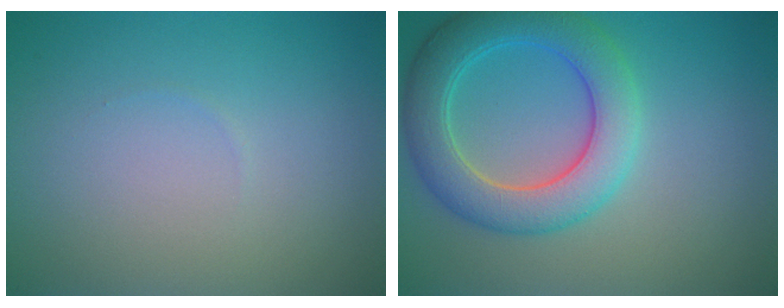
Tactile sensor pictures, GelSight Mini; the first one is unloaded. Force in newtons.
{"total": 6.4, "press": 6.4, "slide": 0.2}